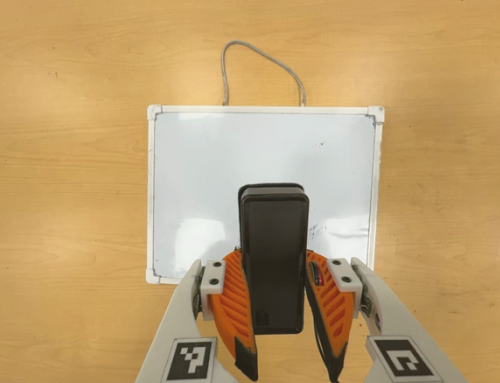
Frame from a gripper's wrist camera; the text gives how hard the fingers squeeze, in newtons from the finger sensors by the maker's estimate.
{"total": 9.3, "left": 7.7, "right": 10.9}